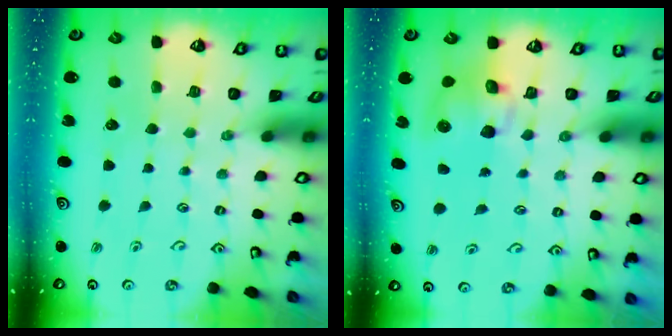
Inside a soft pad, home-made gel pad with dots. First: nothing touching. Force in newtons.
{"total": 8.4, "press": 8.3, "slide": 1.3}